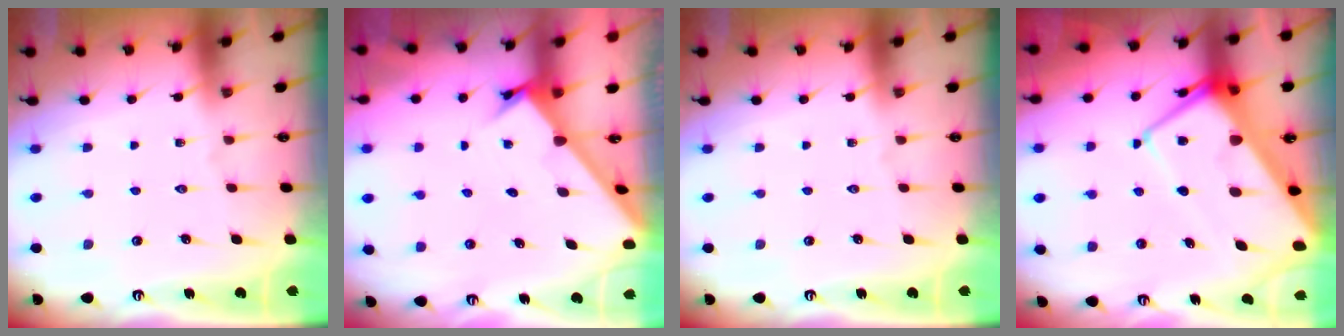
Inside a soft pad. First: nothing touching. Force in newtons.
{"total": 2.1, "press": 2.1, "slide": 0.1}
{"total": 0.0}
{"total": 13.5, "press": 13.4, "slide": 1.3}